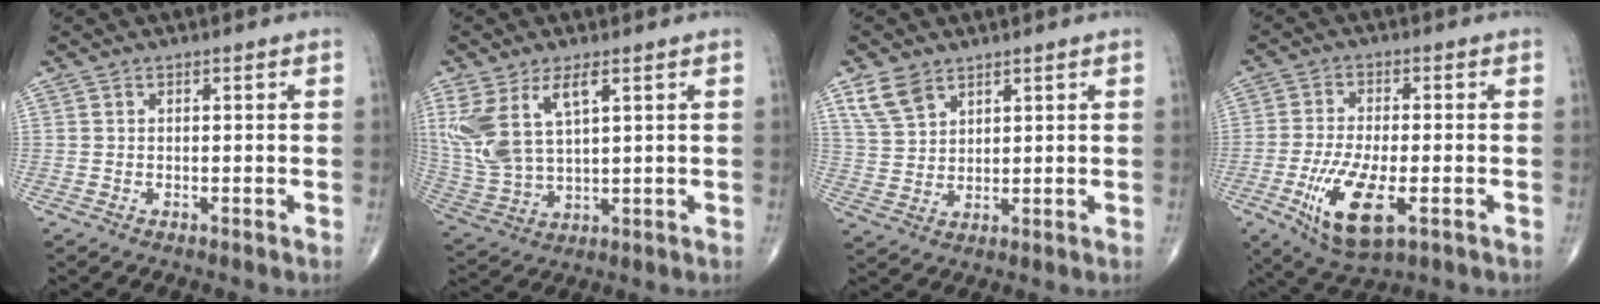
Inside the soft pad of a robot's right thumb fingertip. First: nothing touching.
{"total": 12.9, "force": [5.1, 5.8, 10.2], "torque": [-0.230, -0.014, 0.117]}
{"total": 6.1, "force": [4.0, 3.7, 2.9], "torque": [-0.046, -0.015, 0.087]}
{"total": 12.2, "force": [-4.2, 4.6, 10.5], "torque": [-0.205, -0.008, -0.067]}